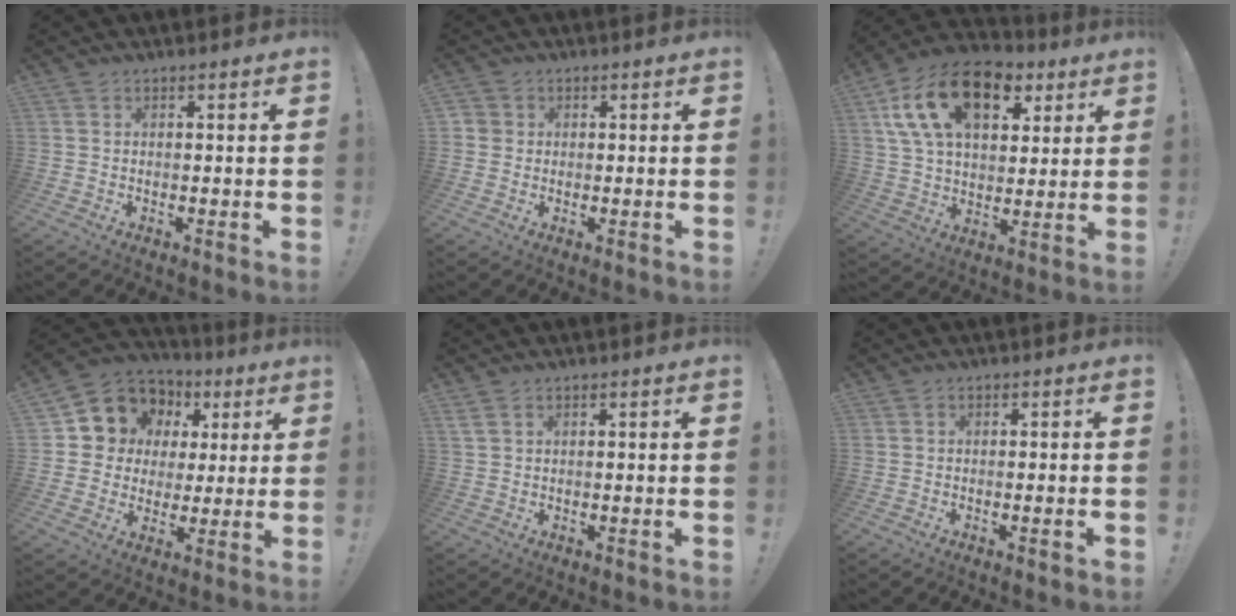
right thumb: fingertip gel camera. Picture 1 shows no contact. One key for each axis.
{"total": 2.0, "fx": 0.2, "fy": 1.9, "fz": 0.6, "tx": -0.012, "ty": 0.003, "tz": 0.005}
{"total": 20.4, "fx": 9.1, "fy": 12.3, "fz": 13.5, "tx": -0.227, "ty": -0.032, "tz": 0.164}
{"total": 10.3, "fx": 4.1, "fy": 9.0, "fz": 2.7, "tx": -0.049, "ty": -0.027, "tz": 0.090}
{"total": 1.5, "fx": 0.8, "fy": 0.5, "fz": 1.2, "tx": -0.032, "ty": 0.003, "tz": 0.018}
{"total": 1.8, "fx": -0.6, "fy": -0.4, "fz": 1.6, "tx": -0.033, "ty": 0.000, "tz": -0.009}